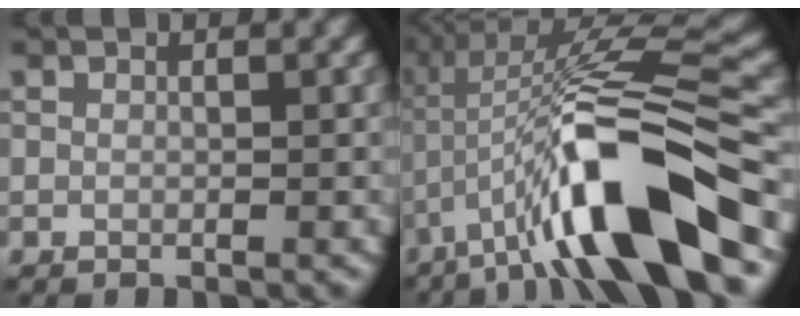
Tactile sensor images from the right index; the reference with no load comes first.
{"total": 13.0, "force": [-4.8, 2.7, 11.7], "torque": [-0.206, 0.017, -0.082]}